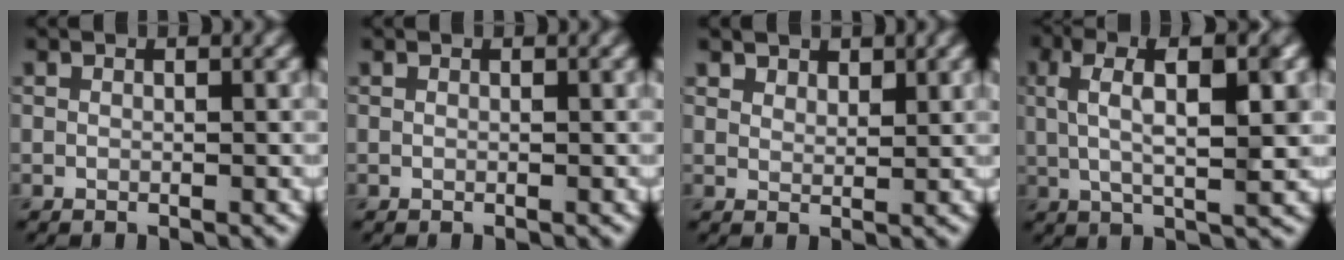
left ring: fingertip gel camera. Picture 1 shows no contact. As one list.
[{"total": 0.0}, {"total": 2.4, "force": [2.0, 1.0, 0.7], "torque": [-0.013, -0.013, 0.042]}, {"total": 7.7, "force": [1.8, 2.4, 7.1], "torque": [-0.117, 0.009, 0.026]}]